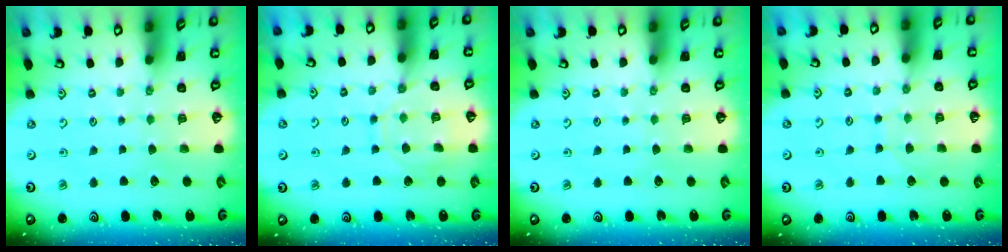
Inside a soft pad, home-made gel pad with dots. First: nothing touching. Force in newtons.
{"total": 11.0, "press": 11.0, "slide": 0.8}
{"total": 0.0}
{"total": 6.2, "press": 6.1, "slide": 0.6}